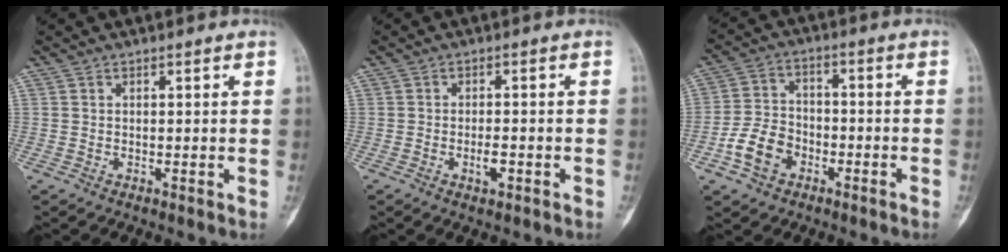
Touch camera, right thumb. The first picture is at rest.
{"total": 2.8, "force": [-1.2, 1.0, 2.3], "torque": [-0.040, 0.003, -0.019]}
{"total": 8.4, "force": [-4.0, 5.9, 4.4], "torque": [-0.076, 0.033, -0.073]}